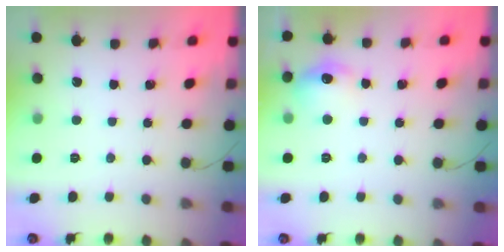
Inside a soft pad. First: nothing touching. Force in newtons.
{"total": 9.0, "press": 8.9, "slide": 1.2}